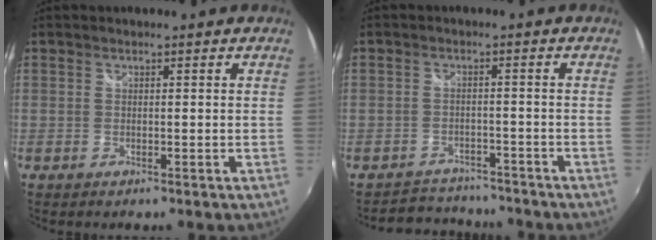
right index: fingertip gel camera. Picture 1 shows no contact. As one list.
[{"total": 6.4, "force": [-5.7, 3.0, 0.2], "torque": [-0.017, 0.020, -0.083]}]